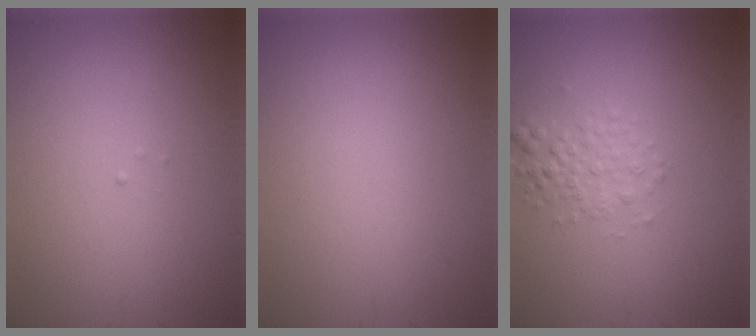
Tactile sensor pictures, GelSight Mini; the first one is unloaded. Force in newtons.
{"total": 0.0}
{"total": 2.2, "press": 2.2, "slide": 0.1}